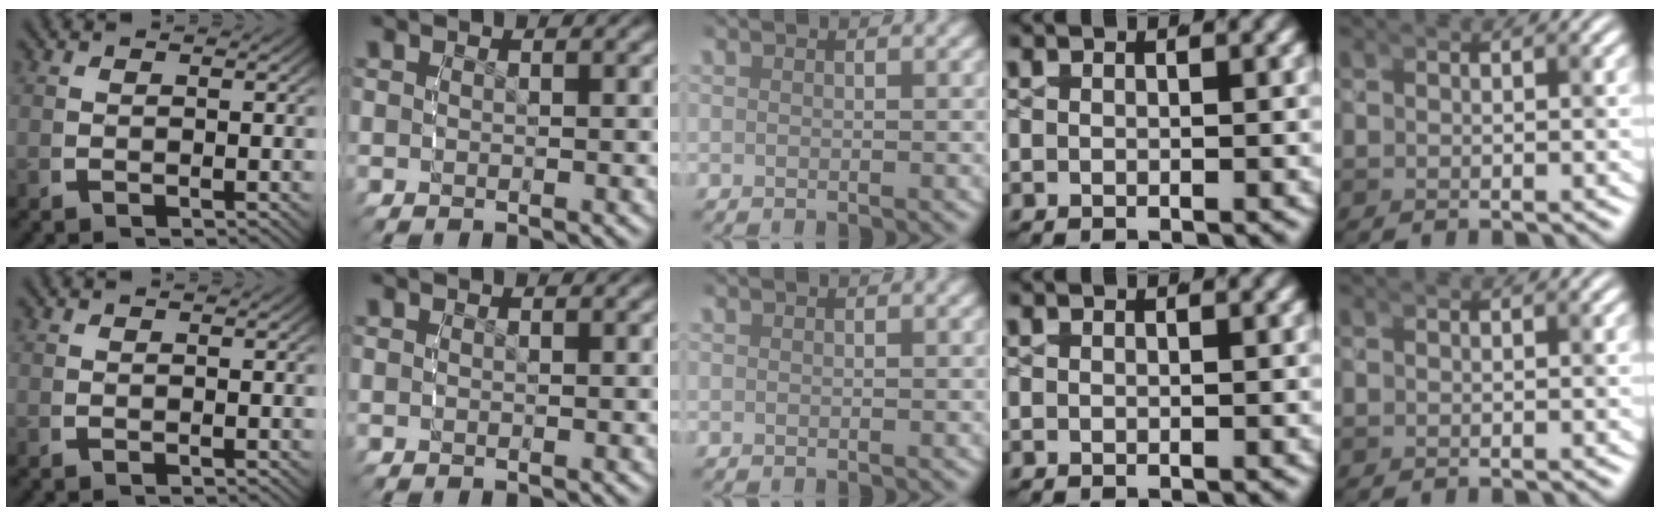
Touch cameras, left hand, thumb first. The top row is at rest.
{}